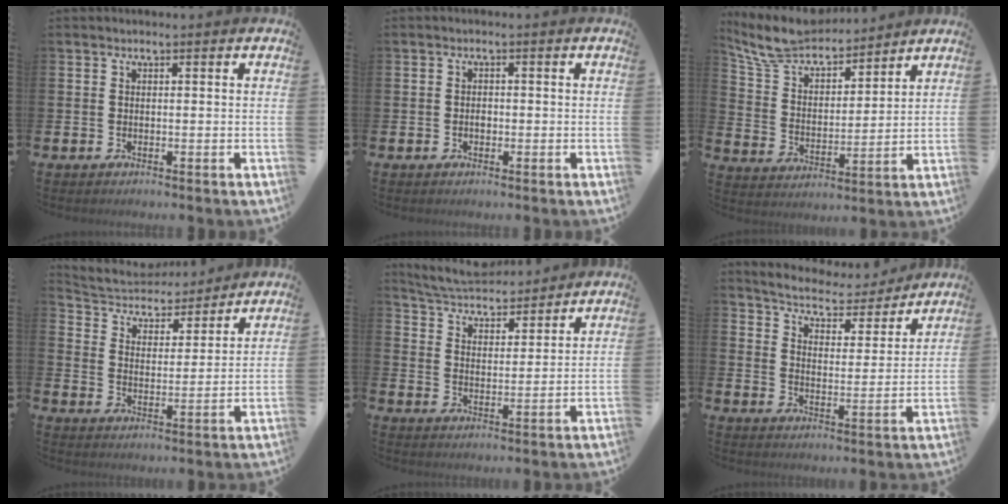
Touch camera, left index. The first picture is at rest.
{"total": 0.9, "force": [-0.2, 0.7, 0.5], "torque": [-0.010, 0.003, -0.005]}
{"total": 8.3, "force": [7.6, 2.5, 2.3], "torque": [-0.089, -0.047, 0.137]}
{"total": 5.4, "force": [5.1, 1.7, 0.3], "torque": [-0.043, -0.042, 0.085]}
{"total": 5.7, "force": [5.6, 1.0, 0.5], "torque": [-0.042, -0.036, 0.099]}
{"total": 5.5, "force": [5.3, 1.1, 0.7], "torque": [-0.039, -0.047, 0.087]}